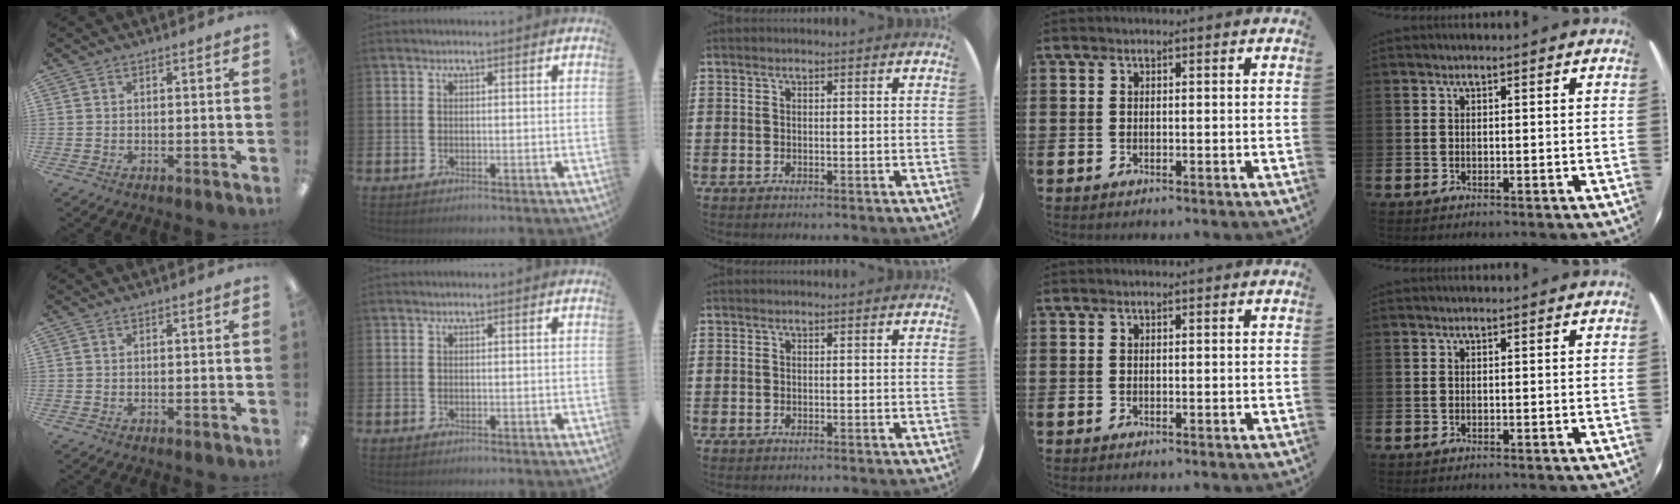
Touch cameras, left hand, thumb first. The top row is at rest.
{}